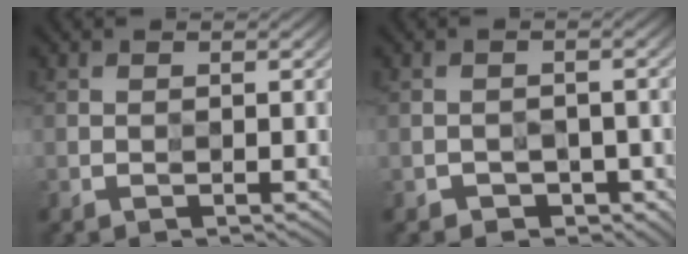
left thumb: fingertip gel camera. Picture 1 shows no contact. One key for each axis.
{"total": 1.4, "fx": -1.0, "fy": 0.5, "fz": -0.9, "tx": 0.020, "ty": 0.001, "tz": -0.016}